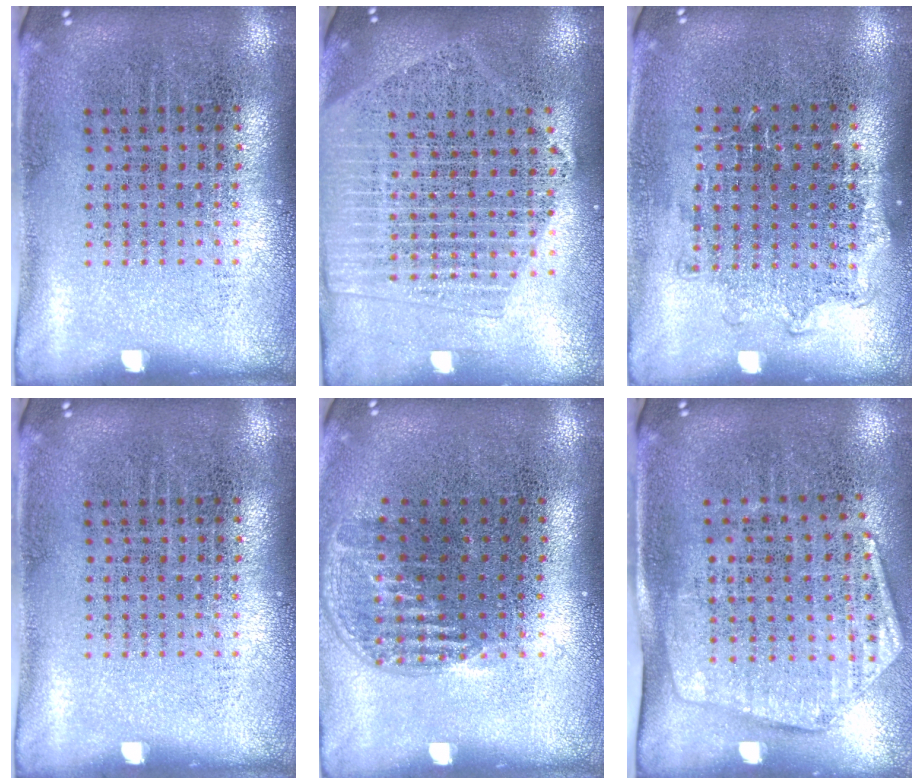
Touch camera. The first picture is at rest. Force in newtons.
{"total": 2.1, "press": 1.9, "slide": 0.9}
{"total": 1.1, "press": 0.9, "slide": 0.5}
{"total": 0.0}
{"total": 1.1, "press": 1.0, "slide": 0.6}
{"total": 1.9, "press": 1.6, "slide": 1.0}